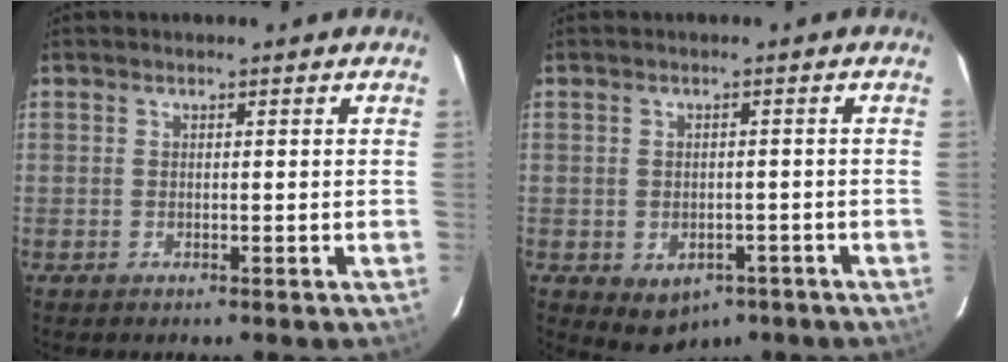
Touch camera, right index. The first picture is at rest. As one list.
[{"total": 5.3, "force": [-2.7, 3.9, 2.2], "torque": [-0.028, 0.002, -0.024]}]